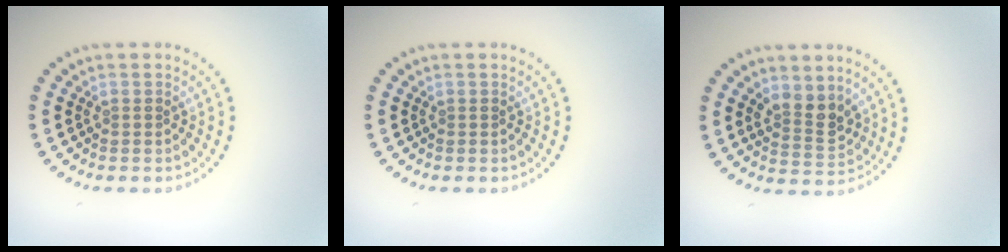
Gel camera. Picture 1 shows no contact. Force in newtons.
{"total": 0.0}
{"total": 2.8, "press": 2.5, "slide": 1.2}